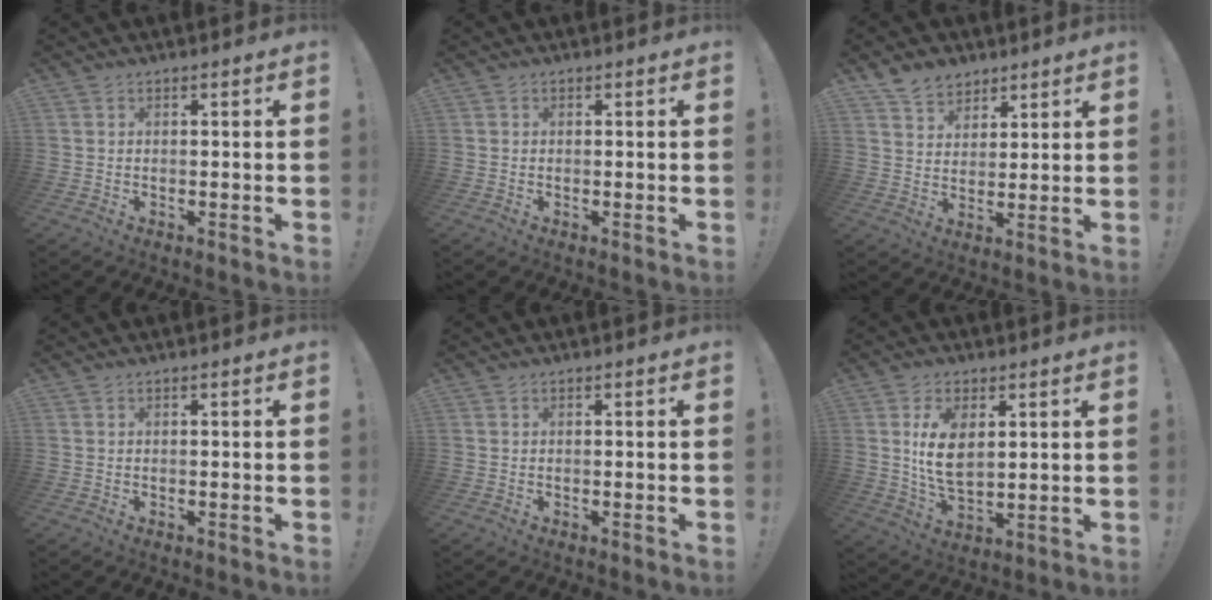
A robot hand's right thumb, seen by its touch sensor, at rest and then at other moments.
{"total": 0.0}
{"total": 8.2, "force": [6.0, 5.4, 1.5], "torque": [-0.031, -0.034, 0.119]}
{"total": 0.0}
{"total": 0.0}
{"total": 10.0, "force": [3.0, 5.9, 7.4], "torque": [-0.134, -0.011, 0.051]}